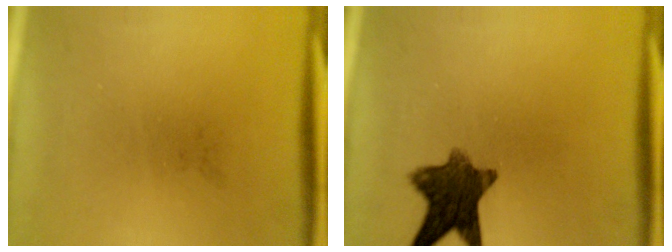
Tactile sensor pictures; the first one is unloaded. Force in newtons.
{"total": 9.5}